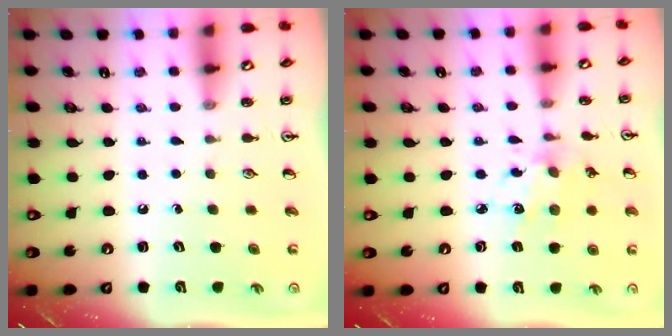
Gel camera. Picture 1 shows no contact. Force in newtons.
{"total": 6.3, "press": 6.3, "slide": 0.4}